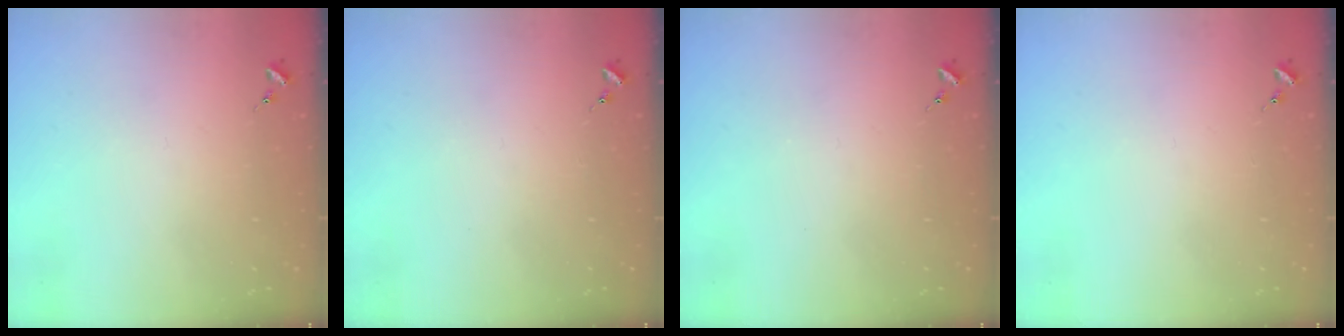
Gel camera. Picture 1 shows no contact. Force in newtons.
{"total": 0.0}
{"total": 0.0}
{"total": 0.0}